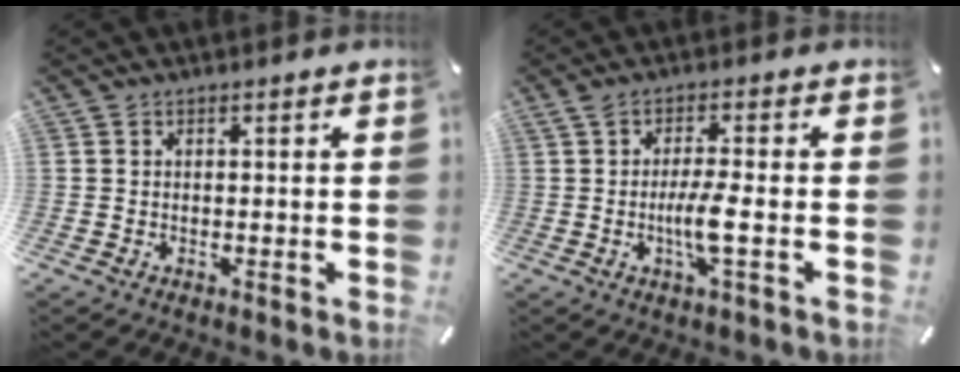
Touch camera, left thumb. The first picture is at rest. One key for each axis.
{"total": 7.2, "fx": -1.2, "fy": 0.8, "fz": 7.0, "tx": -0.140, "ty": -0.011, "tz": -0.028}